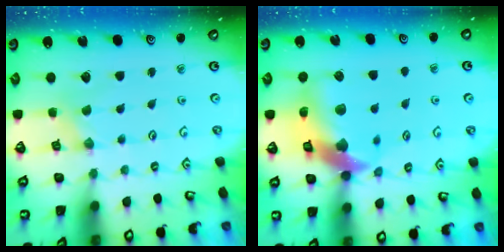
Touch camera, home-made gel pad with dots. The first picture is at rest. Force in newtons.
{"total": 15.2, "press": 15.0, "slide": 2.2}